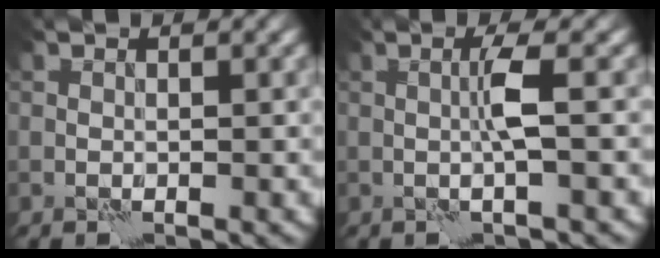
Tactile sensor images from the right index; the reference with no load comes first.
{"total": 2.0, "force": [-0.2, -0.5, 1.9], "torque": [-0.042, 0.004, -0.005]}